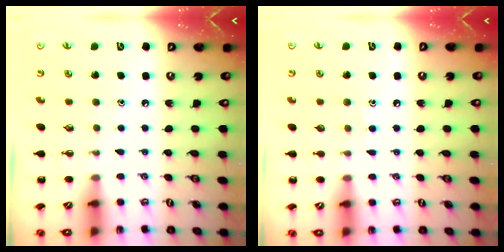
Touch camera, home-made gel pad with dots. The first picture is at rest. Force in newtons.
{"total": 2.3, "press": 2.2, "slide": 0.9}